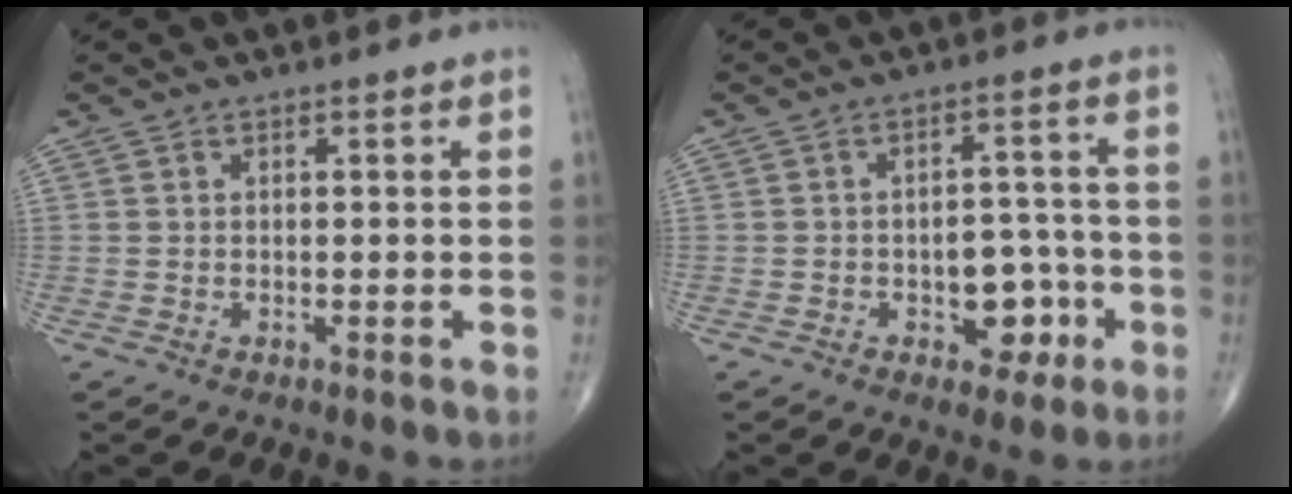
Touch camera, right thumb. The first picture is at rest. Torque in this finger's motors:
{"motor_torque": [2.47, 2.54, 0.42, -0.63, 0.01]}